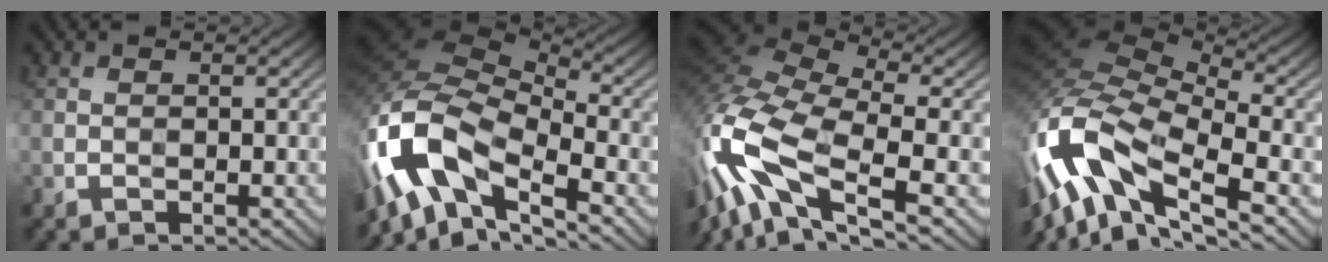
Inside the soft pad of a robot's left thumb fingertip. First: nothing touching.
{"total": 14.6, "force": [-5.7, 7.3, 11.3], "torque": [-0.262, -0.002, -0.119]}
{"total": 16.2, "force": [-5.1, 6.9, 13.7], "torque": [-0.342, 0.000, -0.099]}
{"total": 15.6, "force": [-4.8, 6.6, 13.3], "torque": [-0.311, 0.005, -0.097]}